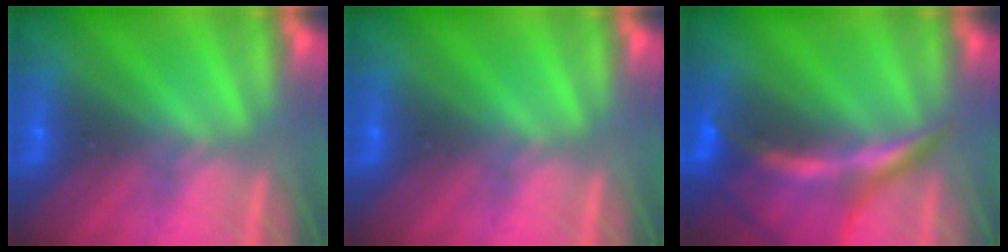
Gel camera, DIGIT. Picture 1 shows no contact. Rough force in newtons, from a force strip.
{"total": 0.0}
{"total": 5.7}